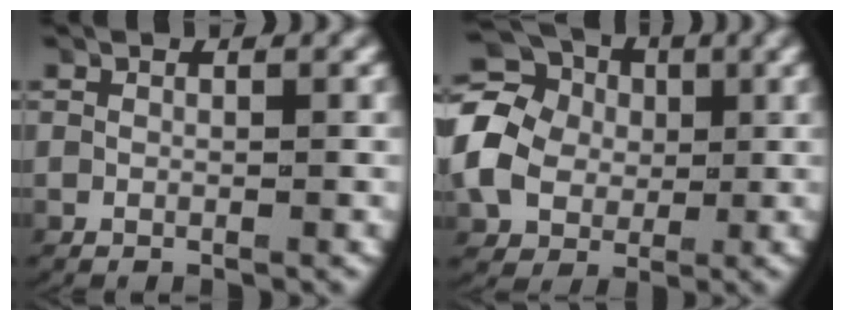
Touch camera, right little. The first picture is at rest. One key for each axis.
{"total": 11.1, "fx": 1.9, "fy": 9.7, "fz": 4.9, "tx": -0.110, "ty": 0.004, "tz": 0.013}